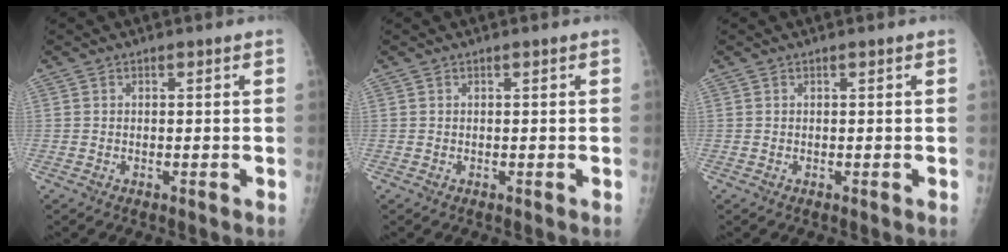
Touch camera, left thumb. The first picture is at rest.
{"total": 0.0}
{"total": 0.0}